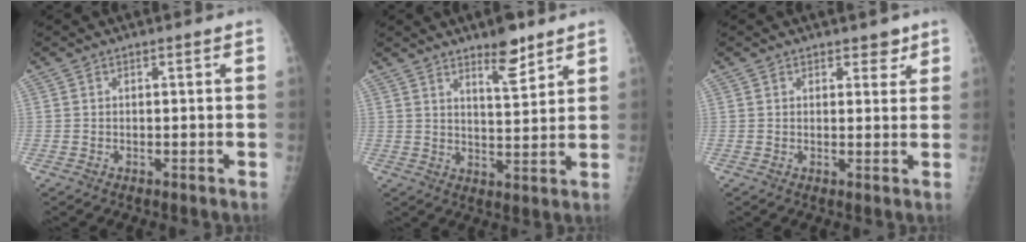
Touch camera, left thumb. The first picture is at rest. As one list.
[{"total": 7.0, "force": [5.0, 2.0, 4.5], "torque": [-0.055, -0.038, 0.078]}, {"total": 2.8, "force": [1.9, 1.8, 1.0], "torque": [0.012, -0.010, 0.024]}]